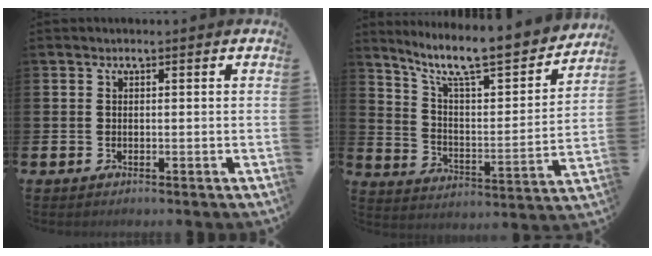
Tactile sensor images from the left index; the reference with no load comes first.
{"total": 10.5, "force": [9.2, 1.8, 4.6], "torque": [-0.118, -0.068, 0.154]}